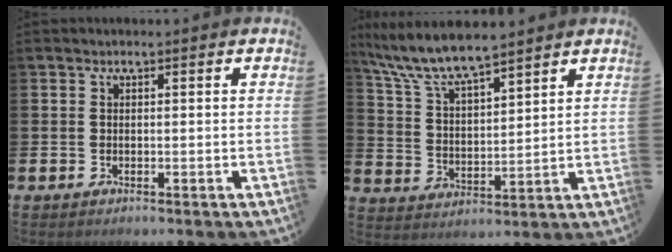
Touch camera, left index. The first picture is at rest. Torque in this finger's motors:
{"motor_torque": [0.51, -0.55, 1.03, 0.21]}